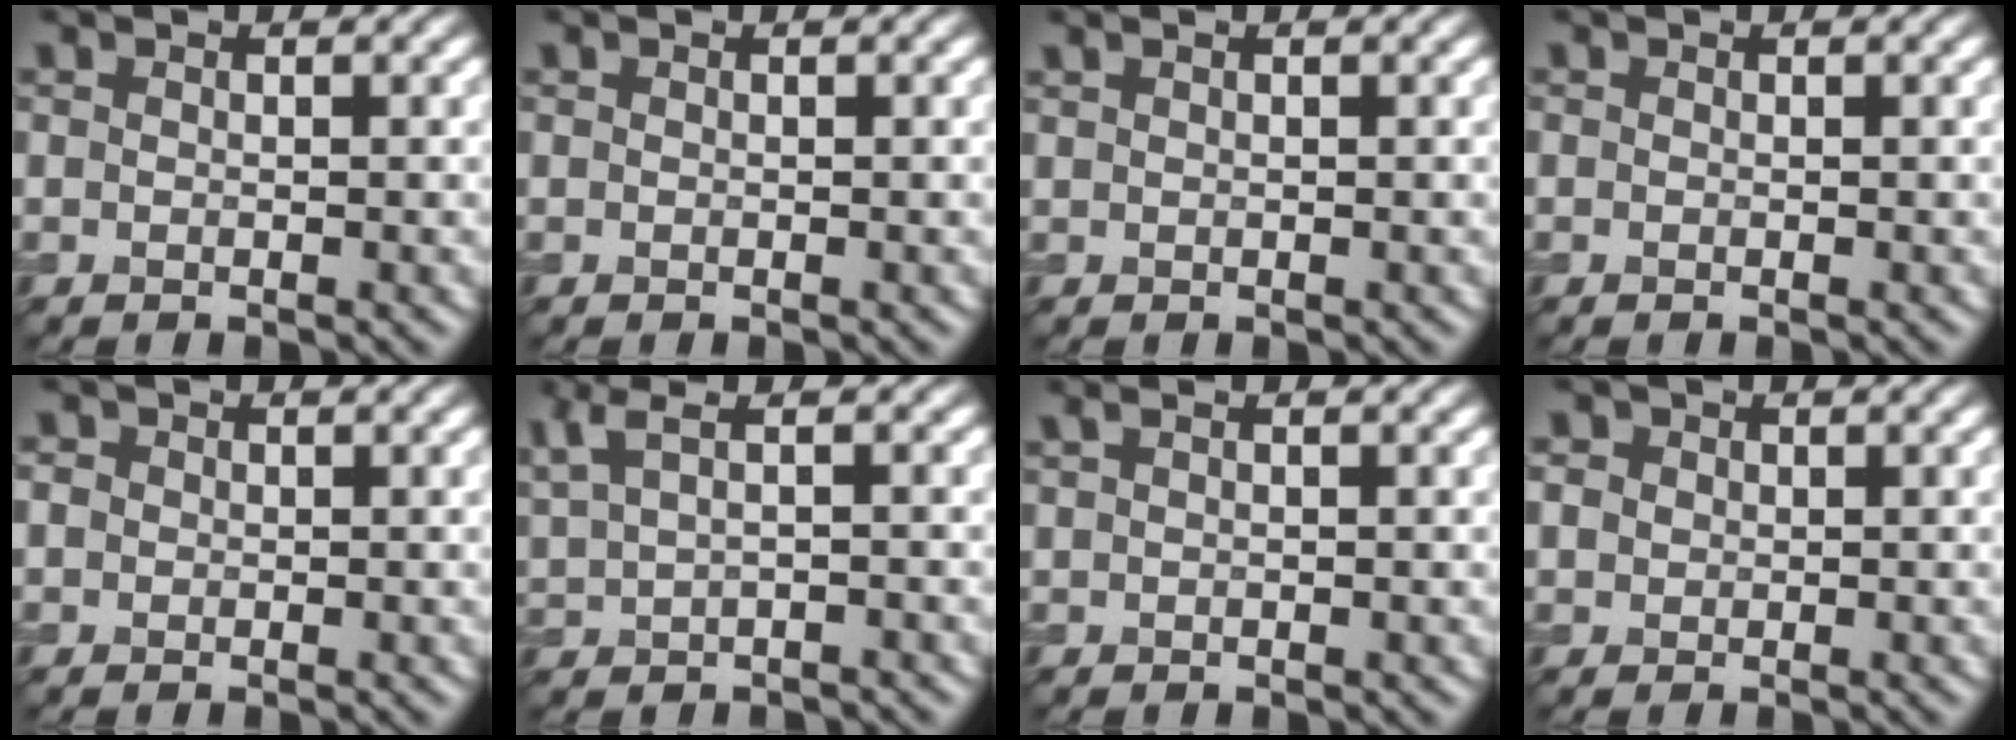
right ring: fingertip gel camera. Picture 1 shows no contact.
{"total": 0.0}
{"total": 0.6, "force": [0.5, 0.2, 0.4], "torque": [-0.010, 0.005, 0.010]}
{"total": 0.0}
{"total": 1.2, "force": [0.2, 1.1, 0.3], "torque": [0.000, -0.001, -0.001]}
{"total": 3.5, "force": [2.3, 1.0, 2.5], "torque": [-0.064, 0.009, 0.046]}
{"total": 1.0, "force": [0.7, 0.4, 0.7], "torque": [-0.017, 0.004, 0.016]}
{"total": 1.8, "force": [0.7, 1.6, 0.6], "torque": [-0.016, 0.006, 0.011]}